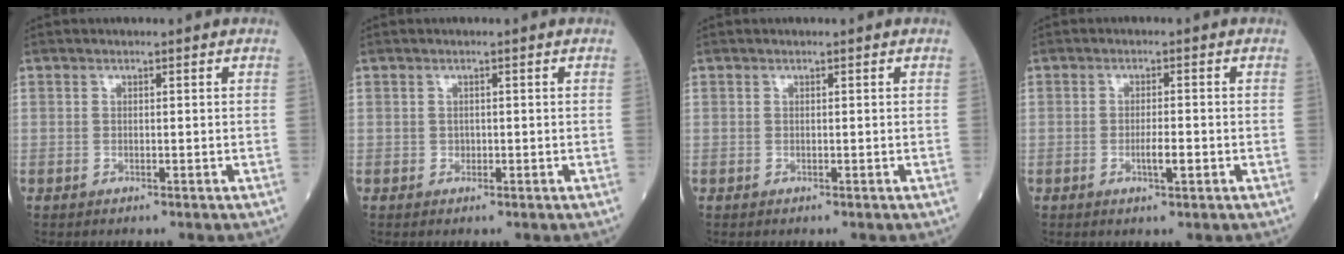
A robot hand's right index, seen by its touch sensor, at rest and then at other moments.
{"total": 0.6, "force": [-0.1, 0.5, 0.2], "torque": [0.000, 0.003, -0.003]}
{"total": 0.0}
{"total": 2.6, "force": [-0.8, 0.3, 2.4], "torque": [-0.043, 0.000, -0.012]}